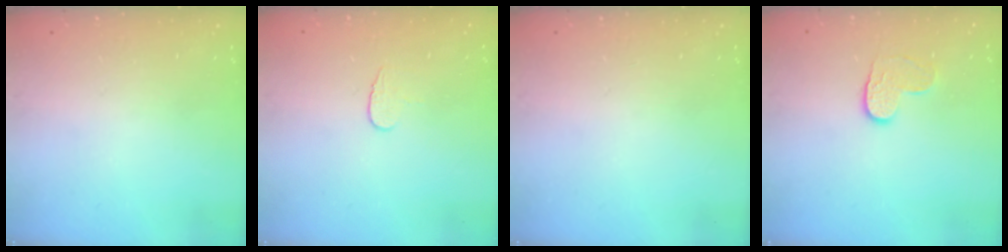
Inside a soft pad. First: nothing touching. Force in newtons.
{"total": 4.3, "press": 4.2, "slide": 0.4}
{"total": 0.0}
{"total": 5.2, "press": 5.2, "slide": 0.2}